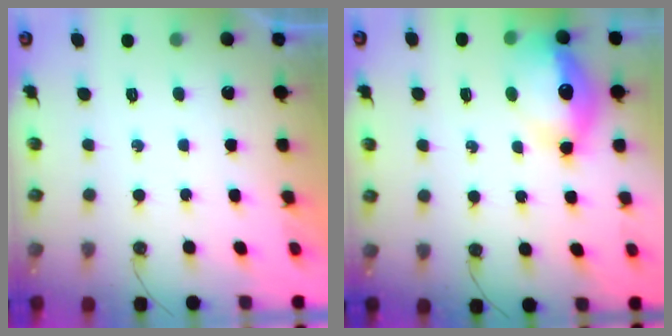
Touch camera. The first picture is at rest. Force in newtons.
{"total": 14.2, "press": 14.1, "slide": 1.6}